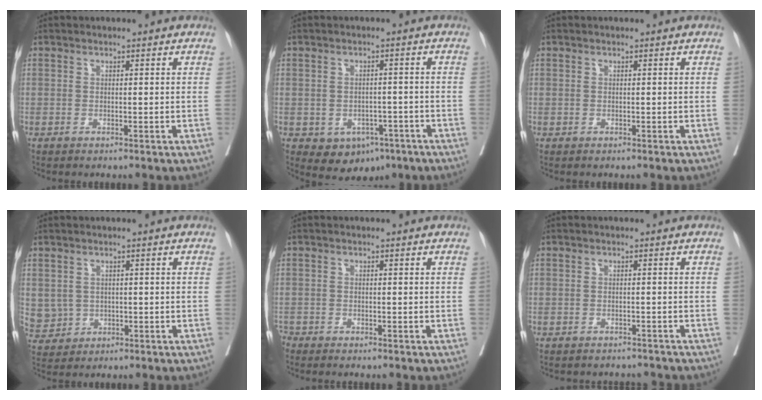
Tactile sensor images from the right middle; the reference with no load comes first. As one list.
[{"total": 6.6, "force": [-3.5, 4.7, 3.1], "torque": [-0.036, 0.004, -0.038]}, {"total": 0.0}, {"total": 5.0, "force": [-0.2, 4.9, 0.9], "torque": [-0.025, 0.004, 0.011]}, {"total": 2.3, "force": [-2.2, 0.3, 0.5], "torque": [-0.009, -0.006, -0.038]}, {"total": 5.6, "force": [-5.4, 1.5, 0.5], "torque": [-0.005, 0.000, -0.064]}]